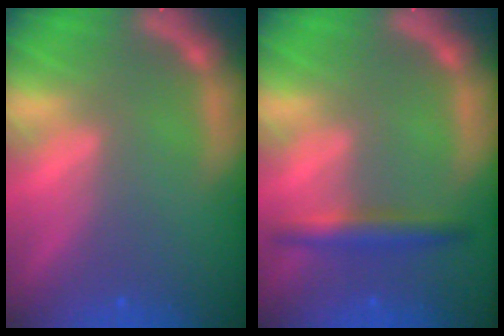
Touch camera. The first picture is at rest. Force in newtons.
{"total": 3.0}